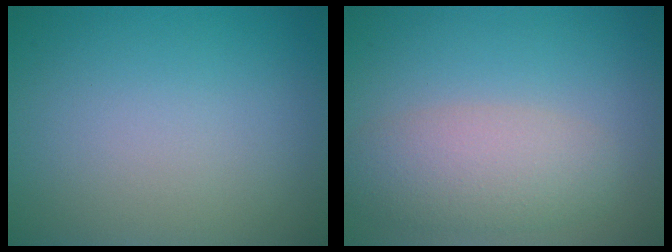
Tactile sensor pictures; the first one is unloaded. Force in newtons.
{"total": 4.3, "press": 4.3, "slide": 0.3}